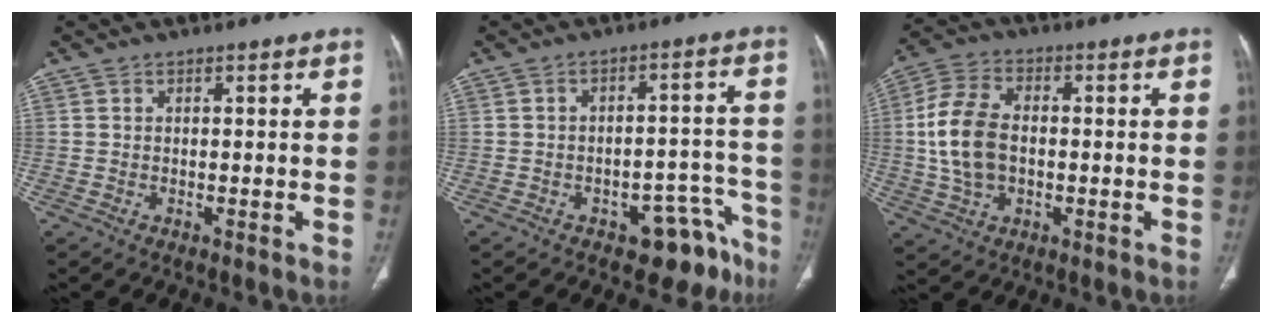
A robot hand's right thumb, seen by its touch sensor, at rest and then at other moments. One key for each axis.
{"total": 9.8, "fx": -6.5, "fy": 5.4, "fz": 4.9, "tx": -0.014, "ty": 0.069, "tz": -0.082}
{"total": 12.1, "fx": -0.1, "fy": 7.8, "fz": 9.2, "tx": -0.185, "ty": 0.015, "tz": -0.001}